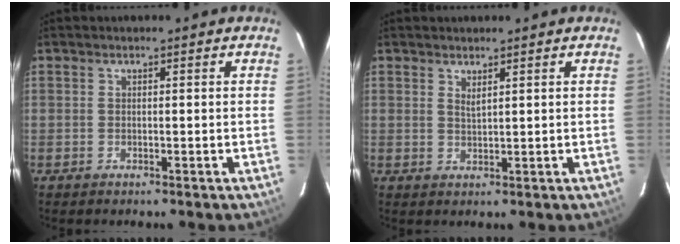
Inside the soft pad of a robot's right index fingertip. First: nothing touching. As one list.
[{"total": 1.5, "force": [1.1, 0.2, 1.0], "torque": [-0.018, -0.002, 0.019]}]